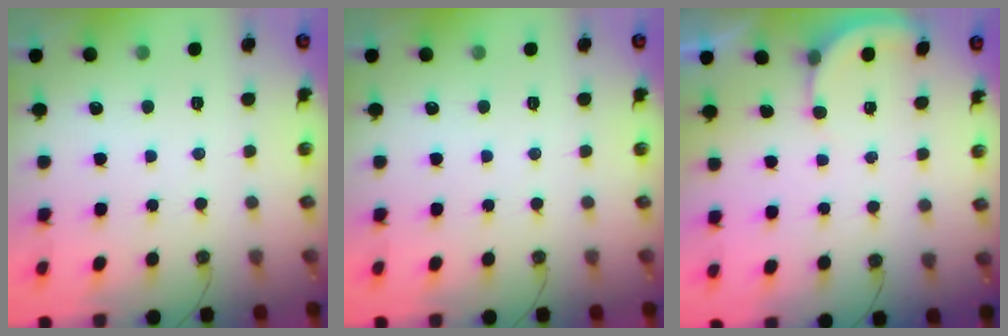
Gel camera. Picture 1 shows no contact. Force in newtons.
{"total": 0.0}
{"total": 1.6, "press": 1.6, "slide": 0.3}